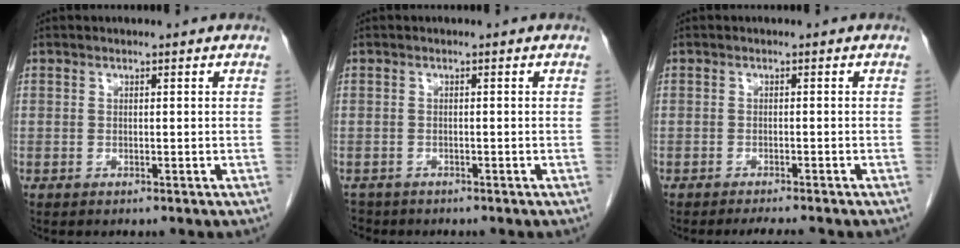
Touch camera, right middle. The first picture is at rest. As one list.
[{"total": 2.4, "force": [-2.1, 1.3, -0.1], "torque": [-0.006, 0.000, -0.037]}, {"total": 3.7, "force": [-3.3, 0.1, 1.6], "torque": [-0.022, -0.009, -0.044]}]